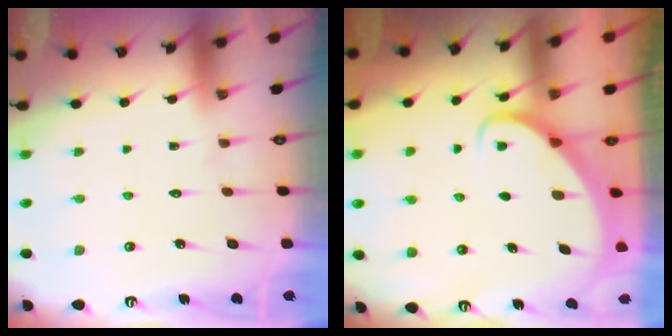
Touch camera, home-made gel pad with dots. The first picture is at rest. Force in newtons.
{"total": 2.2, "press": 2.2, "slide": 0.2}